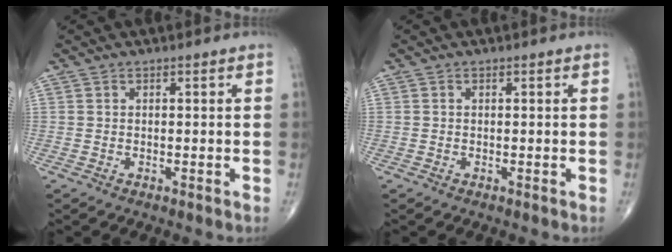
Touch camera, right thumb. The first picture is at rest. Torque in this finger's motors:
{"motor_torque": [-0.25, -0.04, 0.00, 0.11, 0.02]}